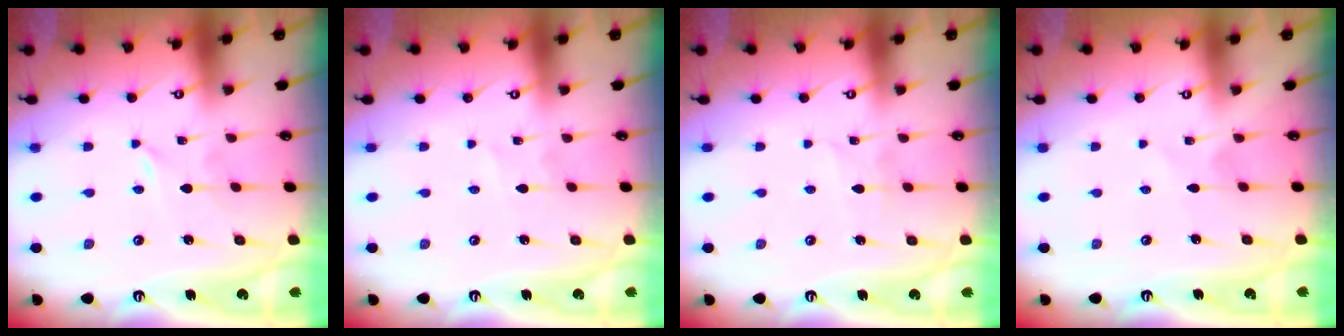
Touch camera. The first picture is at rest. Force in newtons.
{"total": 1.5, "press": 1.4, "slide": 0.1}
{"total": 2.0, "press": 2.0, "slide": 0.2}
{"total": 1.8, "press": 1.8, "slide": 0.2}